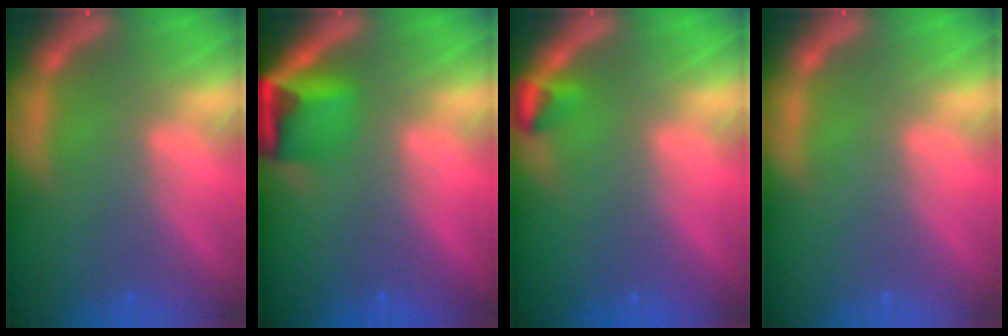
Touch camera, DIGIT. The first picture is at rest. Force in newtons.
{"total": 4.9}
{"total": 1.5}
{"total": 0.0}